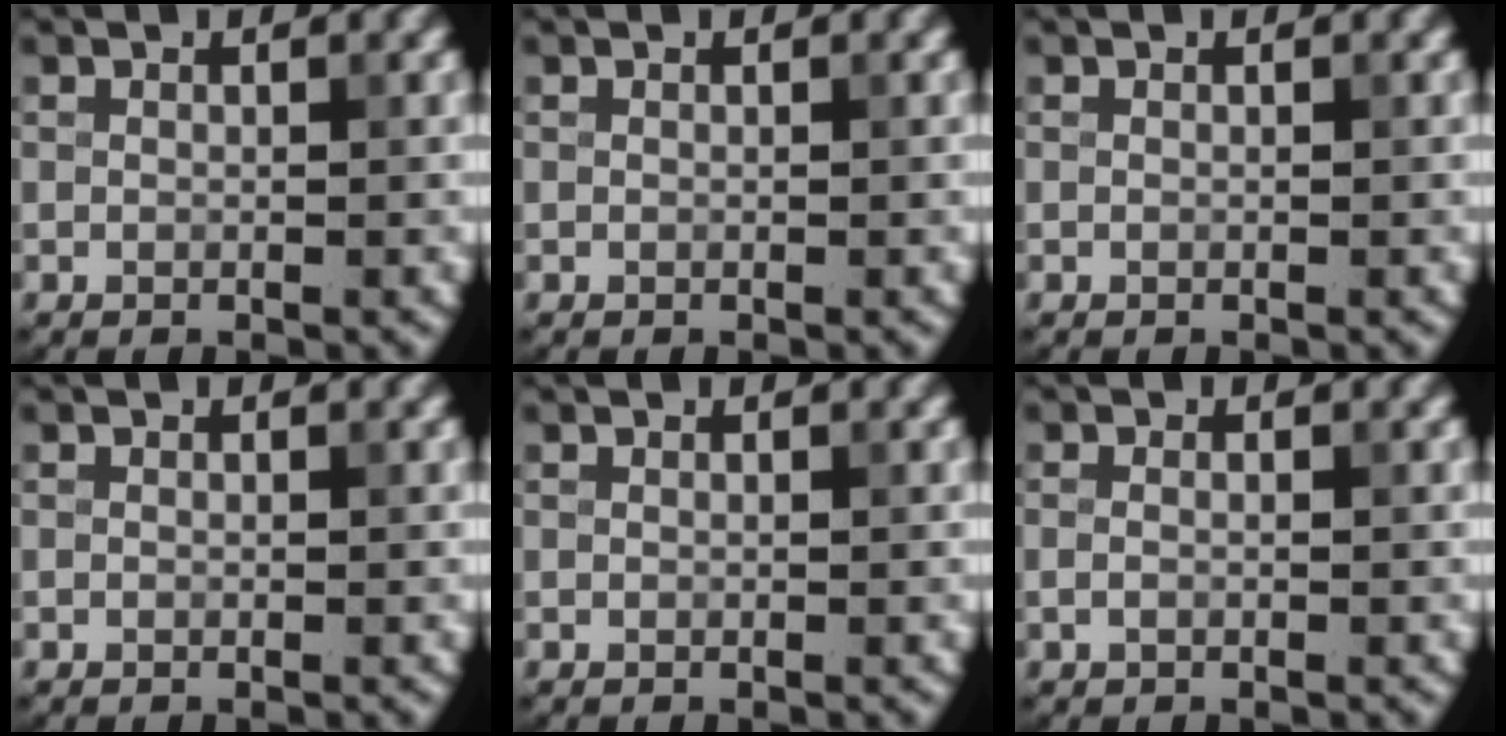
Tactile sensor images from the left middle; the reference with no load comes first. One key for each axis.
{"total": 0.0}
{"total": 0.0}
{"total": 0.0}
{"total": 0.0}
{"total": 0.7, "fx": -0.2, "fy": 0.3, "fz": 0.6, "tx": -0.015, "ty": -0.002, "tz": -0.007}